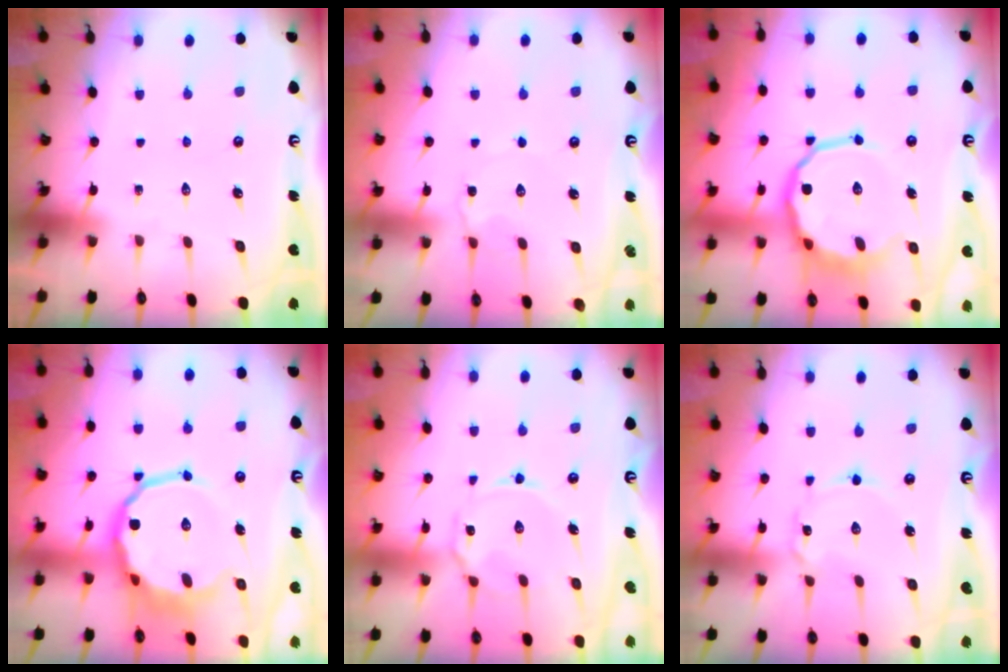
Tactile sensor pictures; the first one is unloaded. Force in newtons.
{"total": 2.5, "press": 2.5, "slide": 0.2}
{"total": 11.0, "press": 10.5, "slide": 3.2}
{"total": 12.4, "press": 11.9, "slide": 3.3}
{"total": 6.5, "press": 6.5, "slide": 0.6}
{"total": 2.0, "press": 2.0, "slide": 0.1}